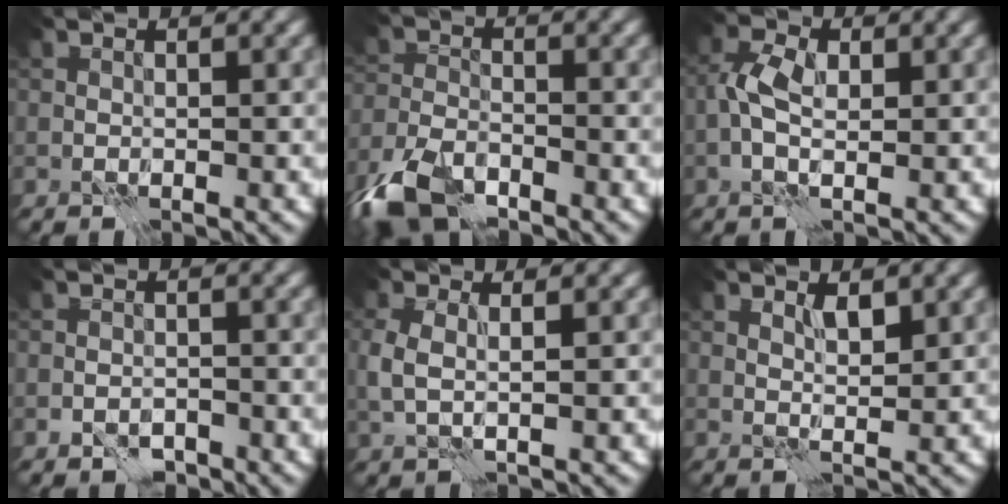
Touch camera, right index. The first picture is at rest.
{"total": 7.1, "force": [-5.3, 2.7, 3.8], "torque": [-0.086, -0.017, -0.115]}
{"total": 2.8, "force": [0.1, 1.5, 2.4], "torque": [-0.053, 0.010, -0.004]}
{"total": 0.9, "force": [-0.7, 0.4, 0.4], "torque": [-0.002, 0.003, -0.012]}
{"total": 2.0, "force": [0.9, 0.6, 1.6], "torque": [-0.041, 0.004, 0.019]}
{"total": 1.2, "force": [1.0, -0.1, 0.7], "torque": [-0.011, 0.000, 0.017]}